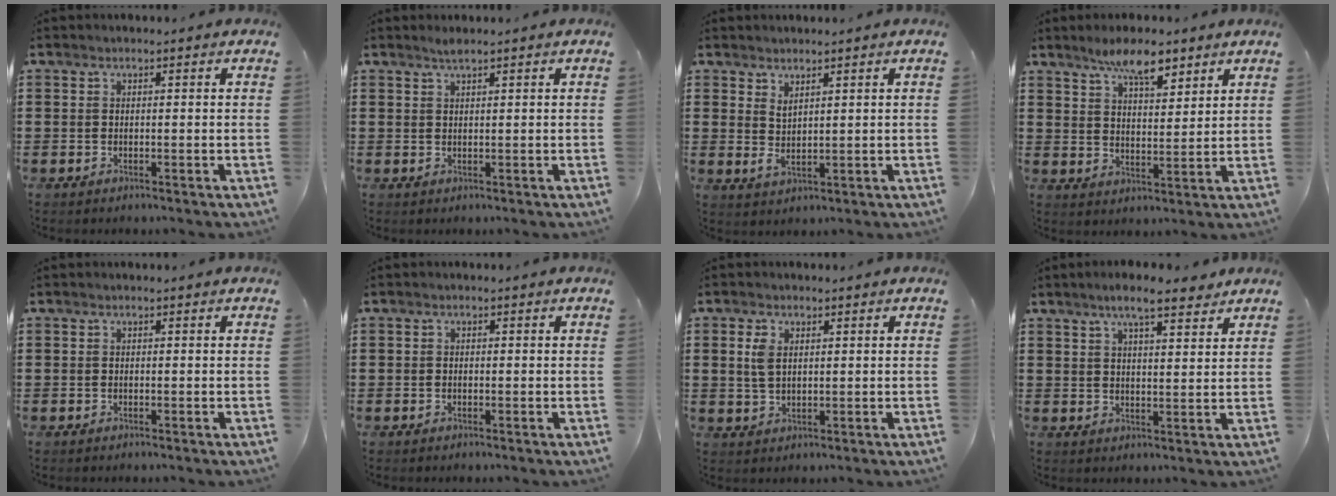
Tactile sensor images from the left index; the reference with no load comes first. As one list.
[{"total": 1.4, "force": [1.1, 0.0, 0.8], "torque": [-0.016, 0.001, 0.021]}, {"total": 2.4, "force": [1.4, 0.8, 1.7], "torque": [-0.034, 0.000, 0.028]}, {"total": 7.1, "force": [5.4, 2.4, 4.0], "torque": [-0.076, -0.011, 0.093]}, {"total": 0.0}, {"total": 0.5, "force": [-0.2, 0.4, 0.3], "torque": [-0.008, 0.000, -0.004]}, {"total": 3.2, "force": [1.0, 1.9, 2.4], "torque": [-0.054, 0.011, 0.017]}, {"total": 6.5, "force": [5.0, 1.5, 3.8], "torque": [-0.078, -0.002, 0.089]}]